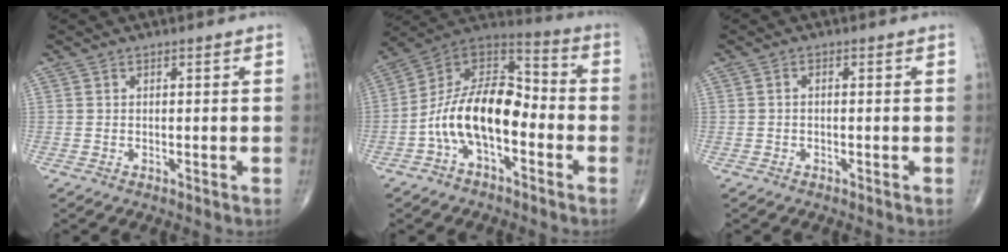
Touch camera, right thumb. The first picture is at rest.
{"total": 16.1, "force": [-4.3, 8.5, 12.9], "torque": [-0.213, 0.065, -0.087]}
{"total": 0.8, "force": [-0.2, 0.4, 0.6], "torque": [-0.009, 0.002, -0.007]}